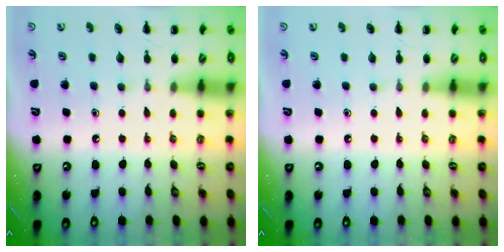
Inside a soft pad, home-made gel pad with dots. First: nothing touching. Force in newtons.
{"total": 0.0}